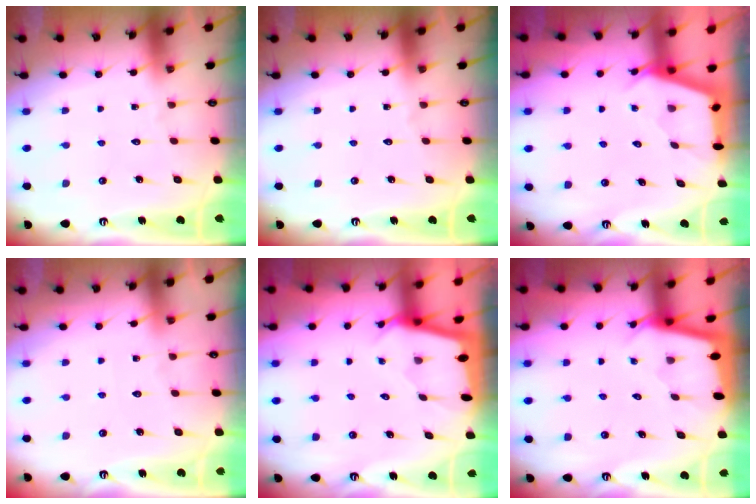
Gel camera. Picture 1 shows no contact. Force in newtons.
{"total": 0.0}
{"total": 2.6, "press": 2.6, "slide": 0.4}
{"total": 1.6, "press": 1.6, "slide": 0.3}
{"total": 1.5, "press": 1.5, "slide": 0.1}
{"total": 1.9, "press": 1.9, "slide": 0.1}